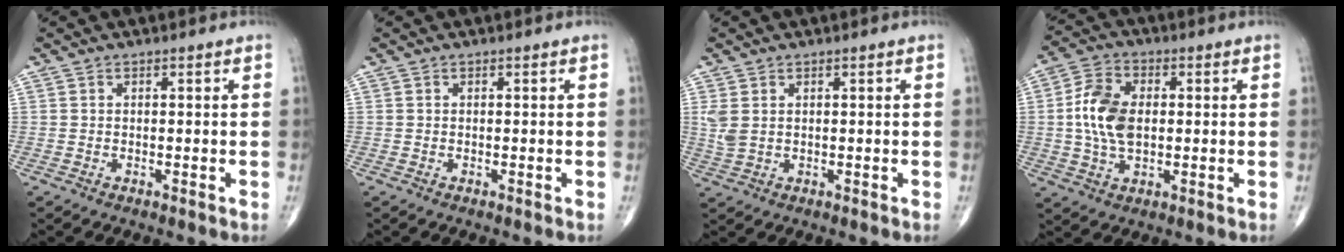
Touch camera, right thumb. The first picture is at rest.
{"total": 0.0}
{"total": 3.0, "force": [0.9, 1.8, 2.2], "torque": [-0.057, 0.004, 0.026]}
{"total": 9.9, "force": [0.5, 6.0, 7.9], "torque": [-0.153, 0.007, 0.008]}